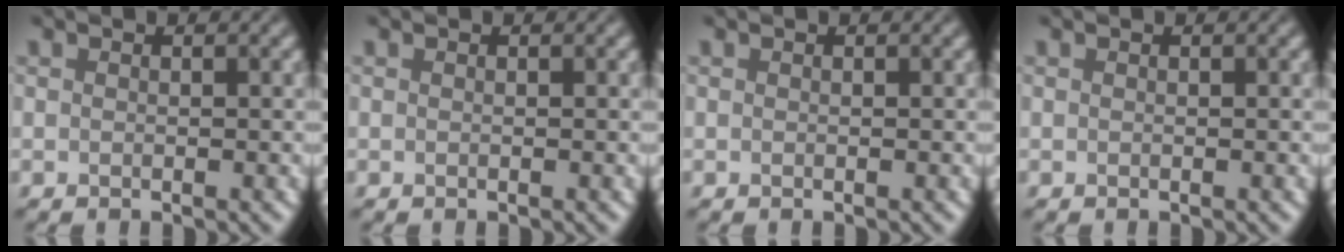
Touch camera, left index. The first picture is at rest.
{"total": 0.0}
{"total": 0.0}
{"total": 0.0}